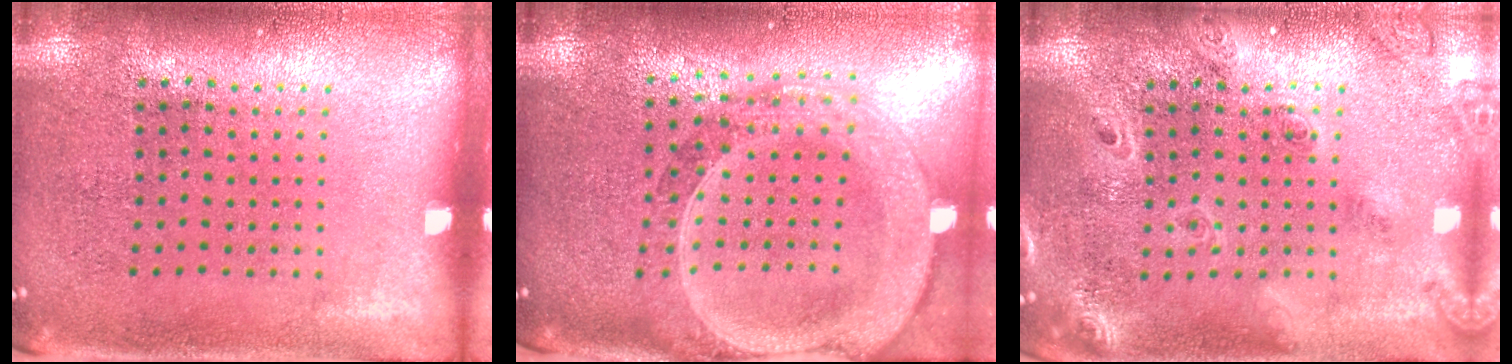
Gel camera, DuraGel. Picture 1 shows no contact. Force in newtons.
{"total": 2.8, "press": 2.4, "slide": 1.4}
{"total": 2.0, "press": 1.7, "slide": 0.9}